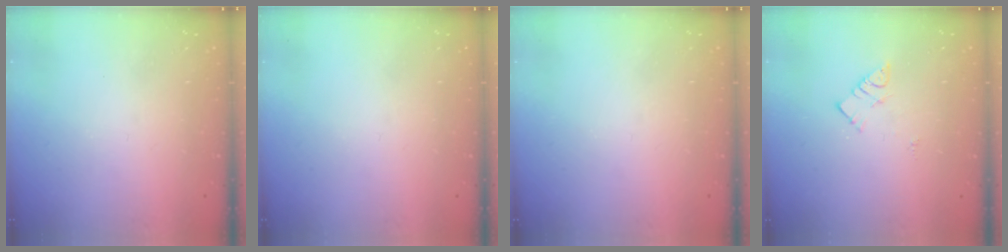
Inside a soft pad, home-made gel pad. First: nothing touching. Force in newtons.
{"total": 0.0}
{"total": 0.0}
{"total": 5.6, "press": 5.6, "slide": 0.1}